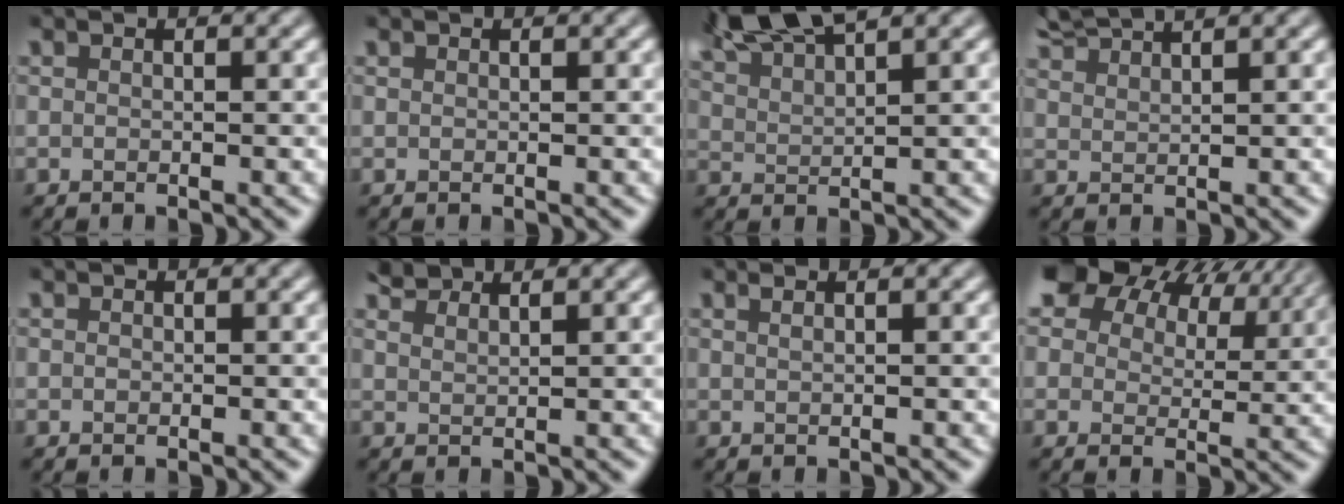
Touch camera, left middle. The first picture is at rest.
{"total": 0.0}
{"total": 6.1, "force": [5.0, 1.2, 3.2], "torque": [-0.054, 0.018, 0.088]}
{"total": 3.7, "force": [3.5, 0.4, 1.3], "torque": [-0.015, 0.015, 0.064]}
{"total": 0.0}
{"total": 2.0, "force": [1.9, 0.3, 0.5], "torque": [-0.006, 0.006, 0.034]}
{"total": 1.4, "force": [0.9, 0.6, 0.8], "torque": [-0.002, -0.003, 0.003]}
{"total": 13.6, "force": [8.7, 7.8, 7.0], "torque": [-0.135, 0.043, 0.132]}